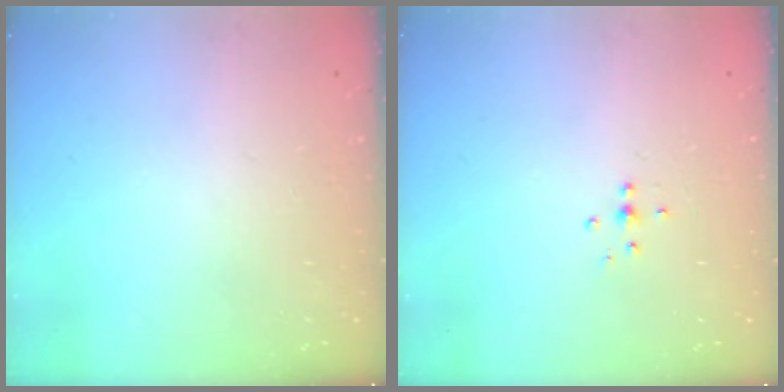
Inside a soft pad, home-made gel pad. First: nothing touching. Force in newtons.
{"total": 4.2, "press": 4.1, "slide": 0.8}